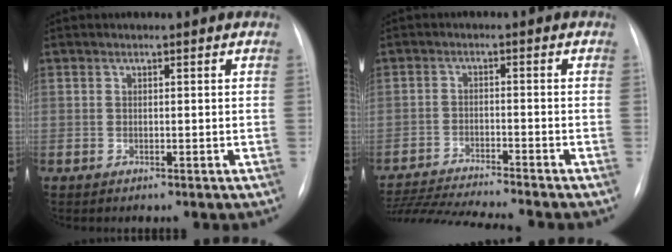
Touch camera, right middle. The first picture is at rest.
{"total": 13.6, "force": [-12.5, -1.1, 5.2], "torque": [-0.084, -0.018, -0.203]}